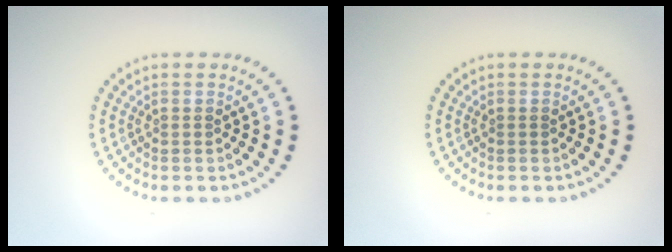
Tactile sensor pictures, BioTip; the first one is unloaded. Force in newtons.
{"total": 0.0}